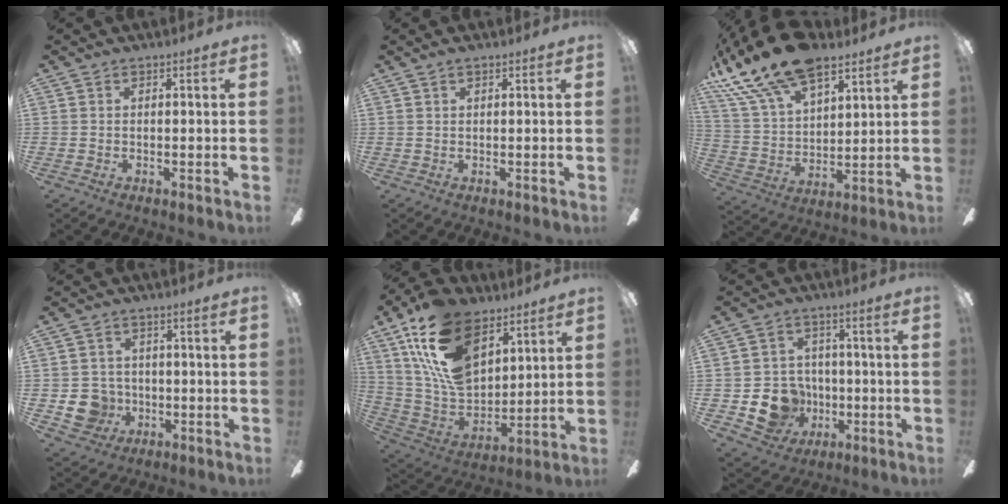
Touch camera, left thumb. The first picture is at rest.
{"total": 1.0, "force": [0.6, 0.3, 0.7], "torque": [-0.014, 0.001, 0.010]}
{"total": 20.8, "force": [14.5, 9.3, 11.6], "torque": [-0.237, -0.080, 0.258]}
{"total": 7.7, "force": [-1.6, 7.2, 2.3], "torque": [-0.067, 0.015, -0.026]}
{"total": 22.5, "force": [12.2, 12.8, 13.9], "torque": [-0.300, -0.055, 0.222]}
{"total": 11.8, "force": [-3.3, 10.4, 4.3], "torque": [-0.094, 0.026, -0.046]}